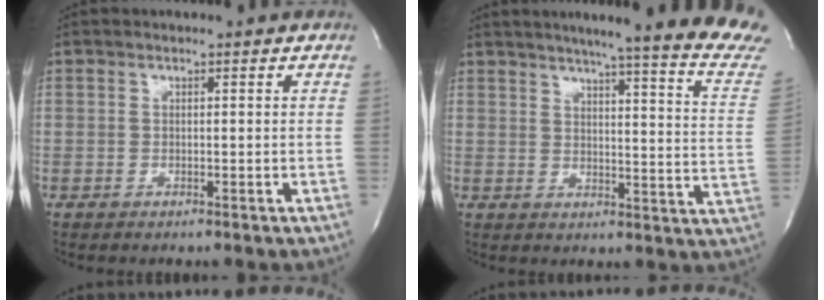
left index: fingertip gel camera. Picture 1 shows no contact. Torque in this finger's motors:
{"motor_torque": [0.12, -0.22, 0.46, 0.11]}